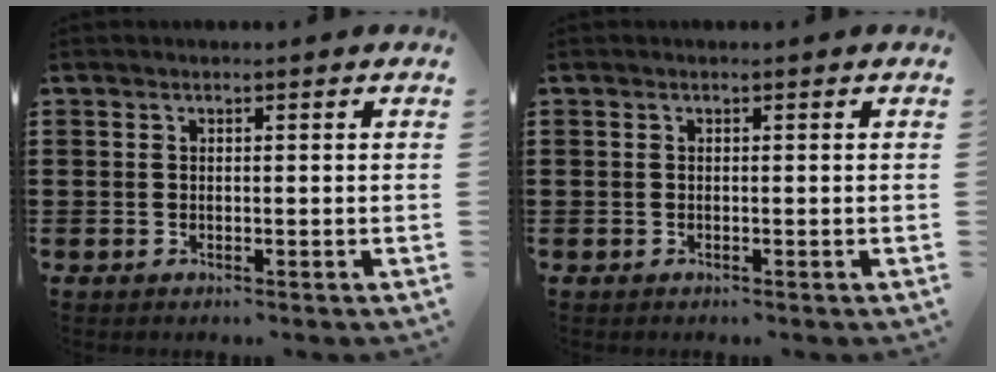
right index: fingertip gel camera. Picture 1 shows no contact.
{"total": 0.0}